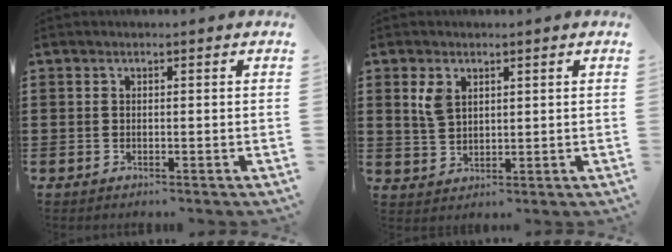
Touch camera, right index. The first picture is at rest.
{"total": 3.6, "force": [1.8, 2.3, 2.1], "torque": [-0.050, 0.008, 0.034]}